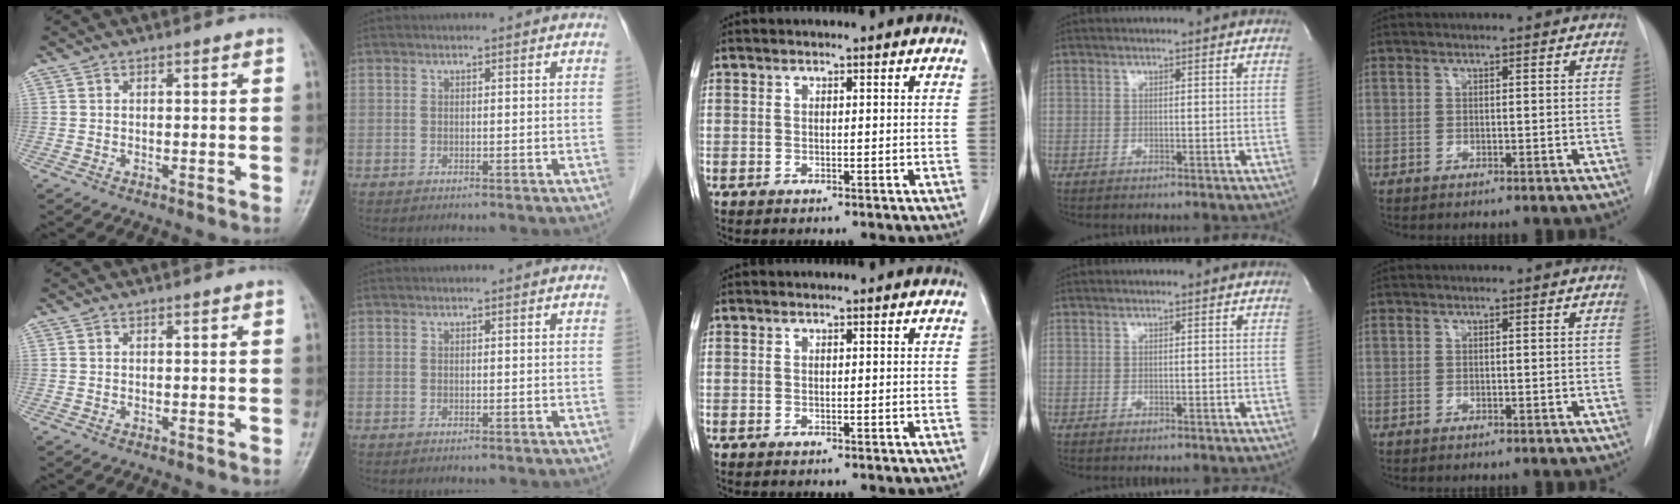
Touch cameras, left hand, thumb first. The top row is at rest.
{}